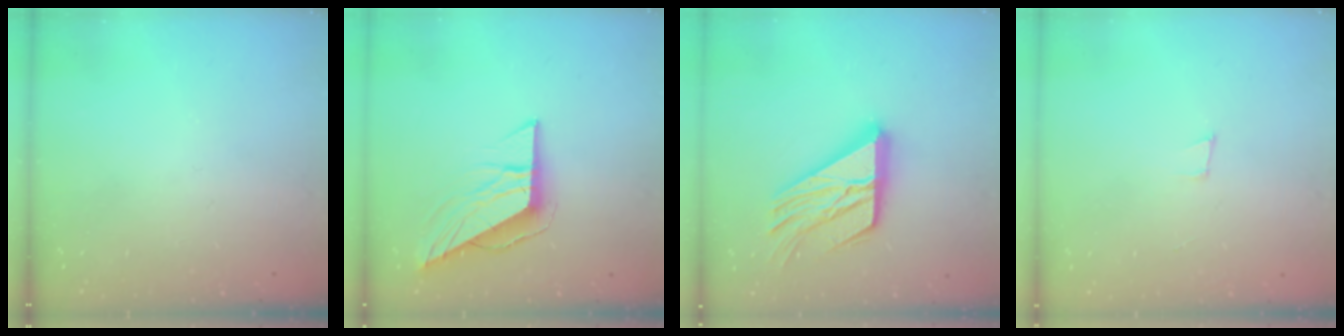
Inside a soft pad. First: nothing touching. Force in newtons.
{"total": 8.7, "press": 8.7, "slide": 0.3}
{"total": 20.1, "press": 20.0, "slide": 2.1}
{"total": 3.3, "press": 1.9, "slide": 2.7}